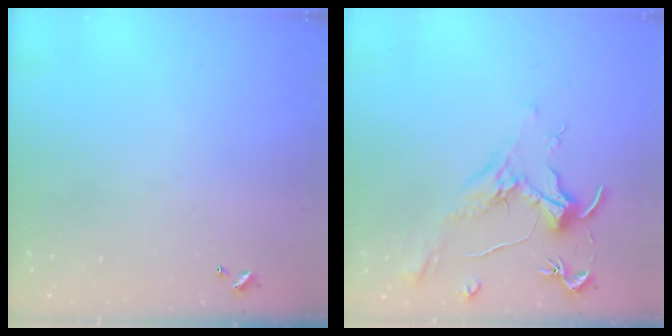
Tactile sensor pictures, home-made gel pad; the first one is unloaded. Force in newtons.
{"total": 1.9, "press": 1.7, "slide": 0.9}